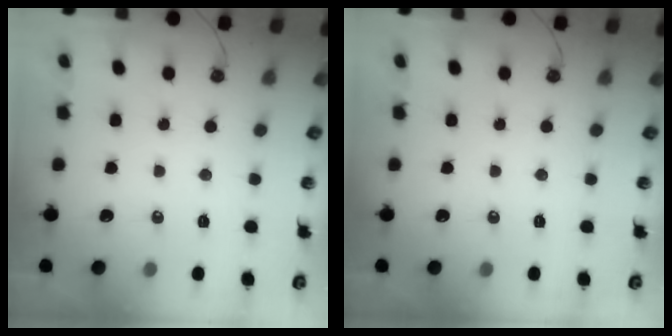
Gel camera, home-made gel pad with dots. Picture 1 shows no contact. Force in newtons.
{"total": 0.0}